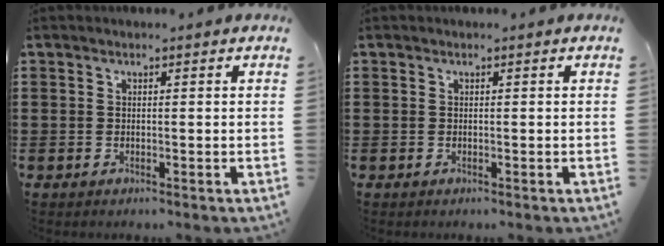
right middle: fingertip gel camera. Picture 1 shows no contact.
{"total": 0.0}